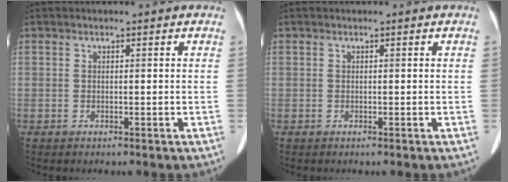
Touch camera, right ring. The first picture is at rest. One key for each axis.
{"total": 0.0}